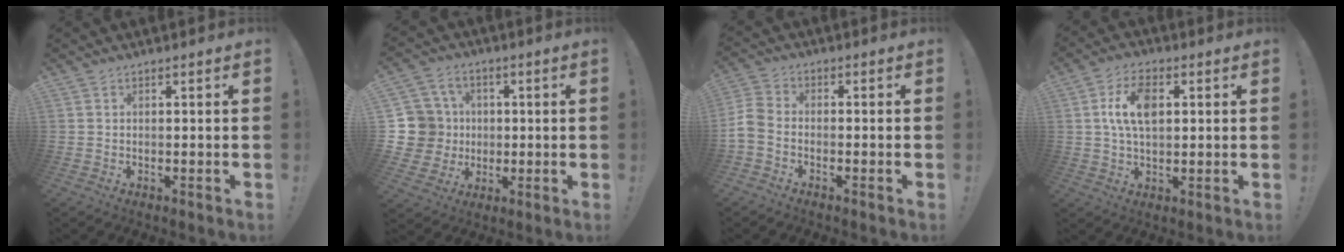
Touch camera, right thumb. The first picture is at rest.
{"total": 10.2, "force": [0.6, 9.9, 2.6], "torque": [-0.048, 0.003, 0.024]}
{"total": 5.6, "force": [-2.4, 3.6, 3.6], "torque": [-0.086, 0.010, -0.042]}
{"total": 9.7, "force": [1.9, 5.5, 7.8], "torque": [-0.145, 0.010, 0.037]}